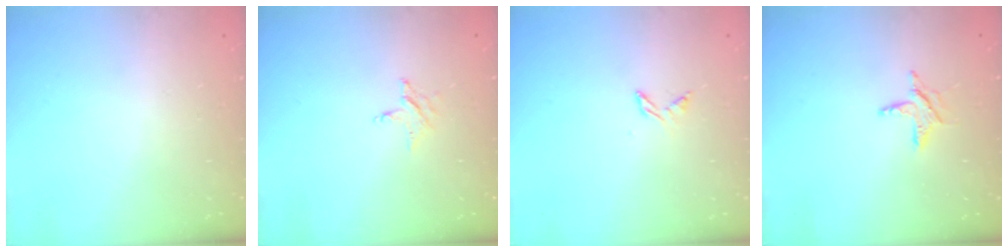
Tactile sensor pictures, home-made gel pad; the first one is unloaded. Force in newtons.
{"total": 2.8, "press": 2.8, "slide": 0.3}
{"total": 4.3, "press": 4.3, "slide": 0.5}
{"total": 6.0, "press": 6.0, "slide": 0.3}